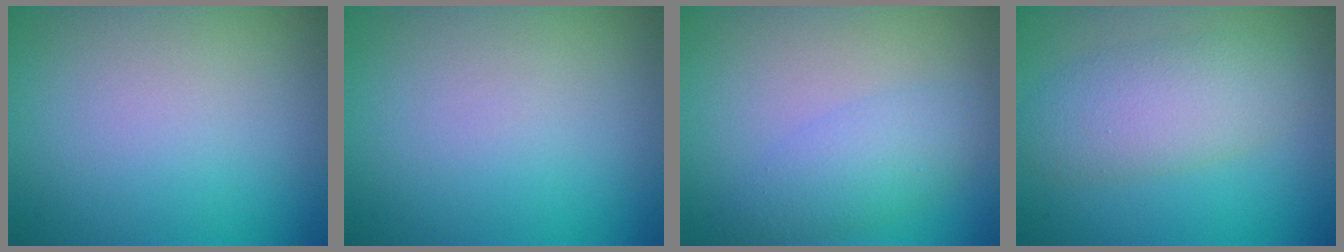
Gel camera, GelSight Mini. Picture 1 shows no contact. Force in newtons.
{"total": 0.0}
{"total": 2.9, "press": 2.9, "slide": 0.0}
{"total": 4.5, "press": 4.5, "slide": 0.2}